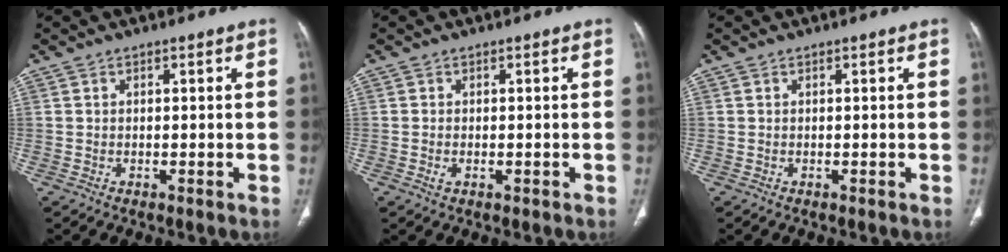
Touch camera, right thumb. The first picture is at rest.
{"total": 1.3, "force": [-0.4, 0.7, 1.0], "torque": [-0.024, 0.005, -0.007]}
{"total": 0.0}